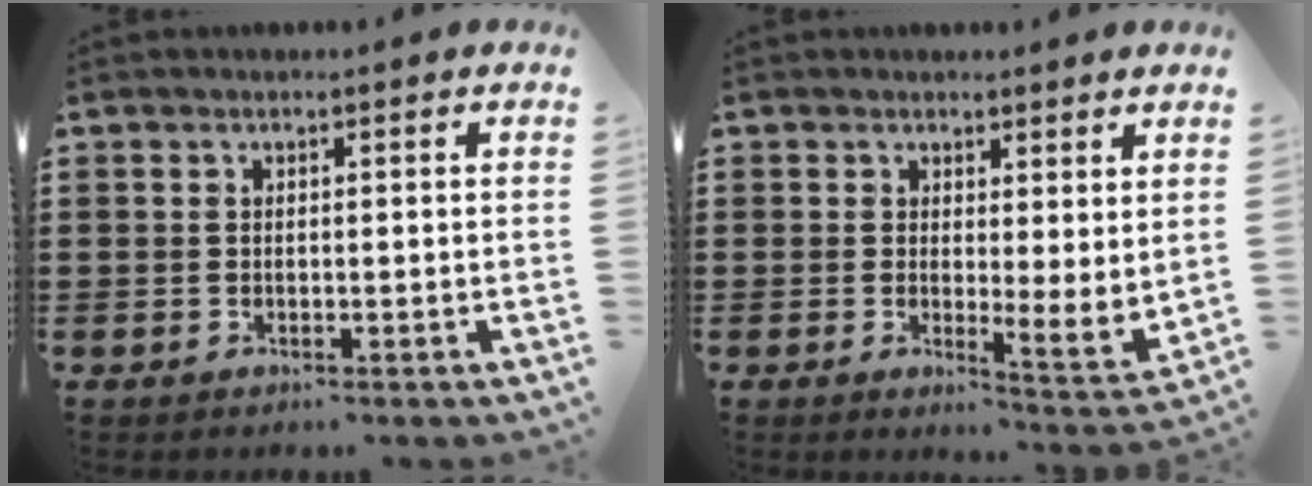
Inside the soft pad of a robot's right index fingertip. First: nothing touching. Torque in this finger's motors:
{"motor_torque": [0.79, 0.01, 0.19, 0.05]}